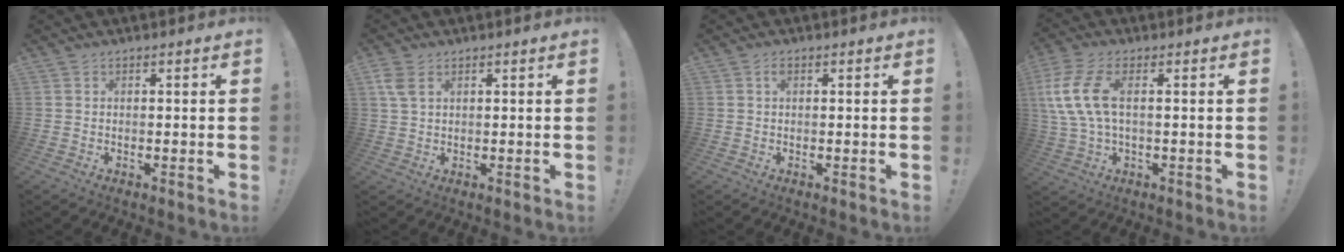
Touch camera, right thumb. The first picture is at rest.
{"total": 4.4, "force": [2.3, 2.4, 3.0], "torque": [-0.062, -0.002, 0.045]}
{"total": 1.3, "force": [0.5, 0.8, 1.0], "torque": [-0.010, -0.001, 0.006]}
{"total": 12.0, "force": [2.4, 5.6, 10.4], "torque": [-0.220, 0.001, 0.050]}